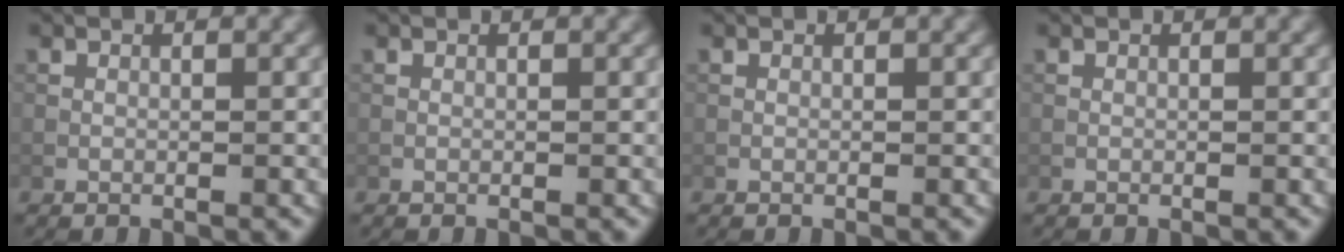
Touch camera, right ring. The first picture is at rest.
{"total": 0.0}
{"total": 0.0}
{"total": 0.0}